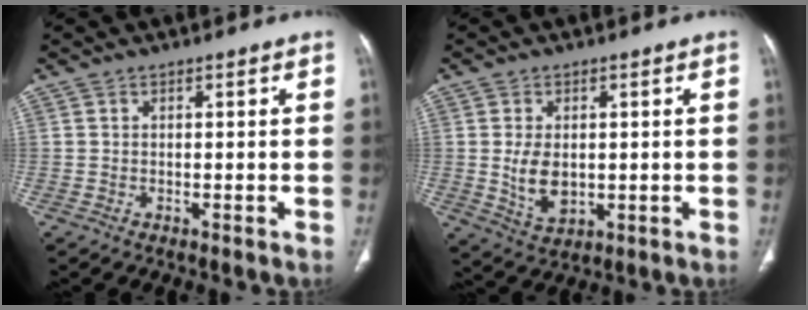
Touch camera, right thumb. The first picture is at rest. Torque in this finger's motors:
{"motor_torque": [-0.24, 0.81, 0.35, 0.44, 0.22]}